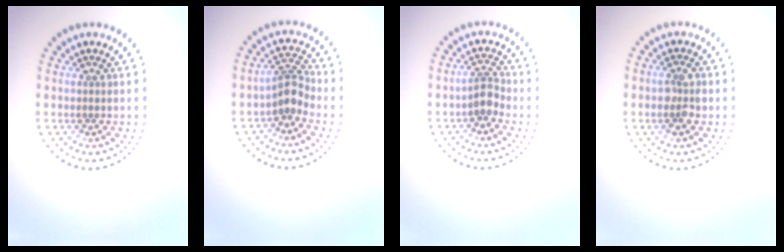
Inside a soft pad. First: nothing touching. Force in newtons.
{"total": 2.4, "press": 1.8, "slide": 1.6}
{"total": 2.1, "press": 1.7, "slide": 1.2}
{"total": 2.4, "press": 2.4, "slide": 0.3}